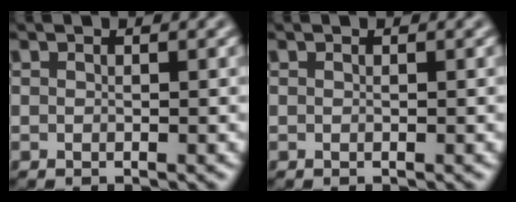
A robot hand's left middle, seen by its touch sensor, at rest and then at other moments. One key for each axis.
{"total": 0.0}